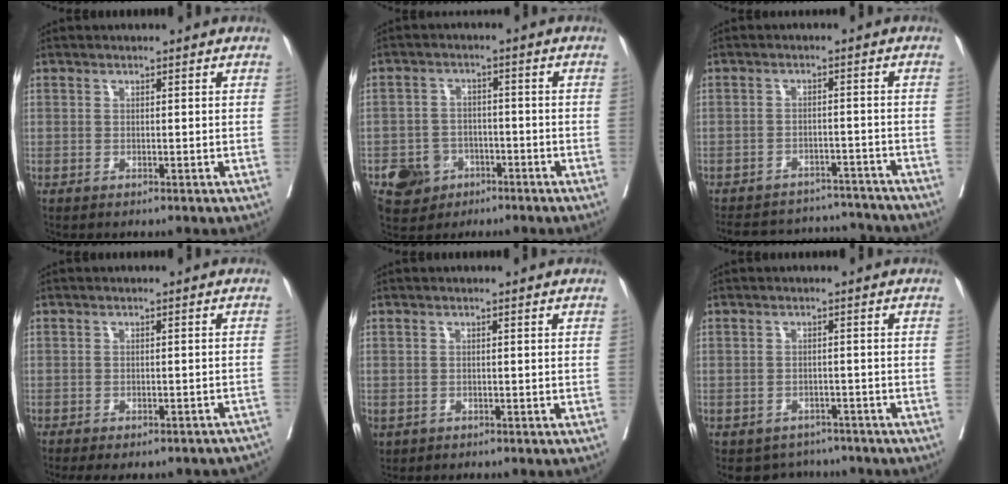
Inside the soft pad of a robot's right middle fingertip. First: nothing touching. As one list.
[{"total": 6.0, "force": [-3.2, 4.9, 1.4], "torque": [-0.025, 0.008, -0.047]}, {"total": 14.2, "force": [-13.5, 3.6, 2.9], "torque": [-0.059, 0.017, -0.174]}, {"total": 13.0, "force": [-11.4, 4.0, 4.9], "torque": [-0.078, 0.003, -0.121]}, {"total": 1.4, "force": [-0.7, 1.1, 0.4], "torque": [-0.014, -0.001, -0.006]}, {"total": 4.5, "force": [-3.9, 2.2, -0.1], "torque": [0.014, 0.011, -0.049]}]